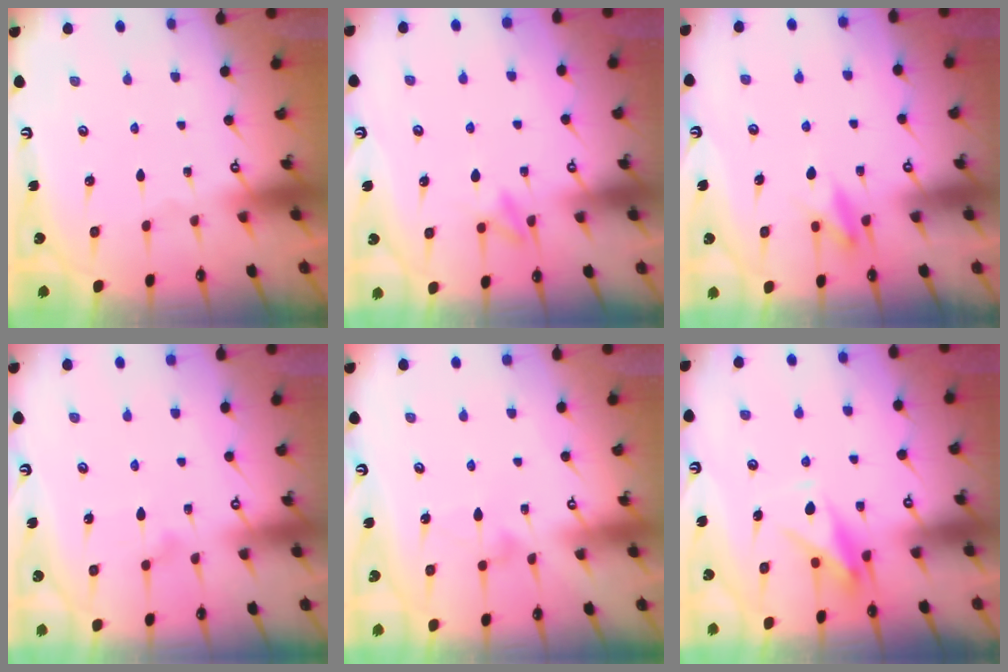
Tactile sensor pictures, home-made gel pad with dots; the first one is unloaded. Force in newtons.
{"total": 8.7, "press": 8.6, "slide": 1.1}
{"total": 7.5, "press": 7.4, "slide": 0.9}
{"total": 8.5, "press": 8.5, "slide": 0.5}
{"total": 7.7, "press": 7.7, "slide": 0.5}
{"total": 7.7, "press": 7.7, "slide": 0.4}